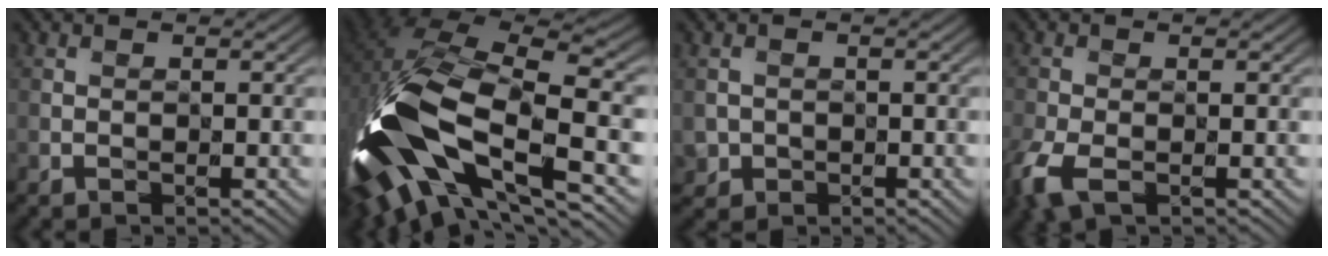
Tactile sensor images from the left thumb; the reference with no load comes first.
{"total": 17.2, "force": [-5.2, 8.7, 13.9], "torque": [-0.321, -0.022, -0.085]}
{"total": 1.4, "force": [-0.4, 1.2, -0.6], "torque": [0.013, -0.008, -0.007]}
{"total": 5.3, "force": [-2.7, 2.5, 3.8], "torque": [-0.094, -0.018, -0.053]}